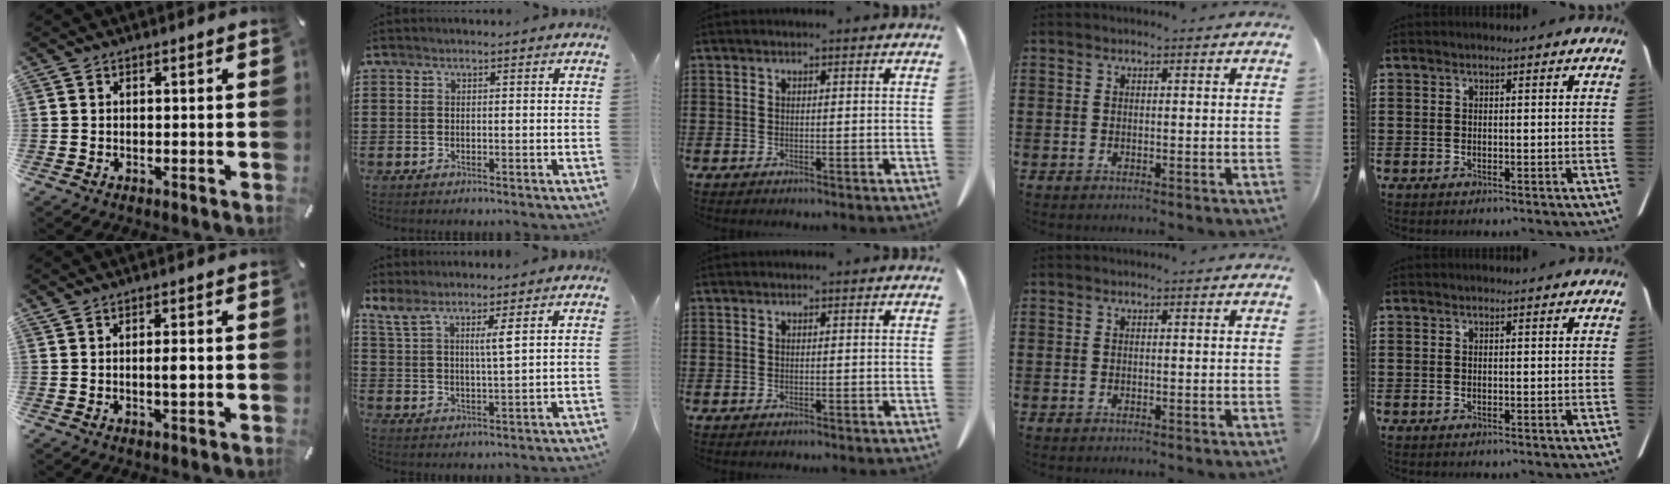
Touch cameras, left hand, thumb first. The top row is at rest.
{"thumb": {"total": 2.9, "force": [0.2, 0.6, 2.8], "torque": [-0.052, -0.002, 0.001]}, "index": {"total": 4.9, "force": [3.4, 0.5, 3.5], "torque": [-0.081, -0.008, 0.057]}}